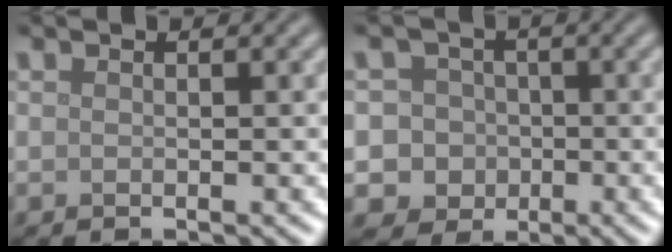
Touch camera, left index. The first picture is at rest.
{"total": 6.1, "force": [-1.0, 5.8, 1.4], "torque": [-0.003, 0.020, -0.052]}